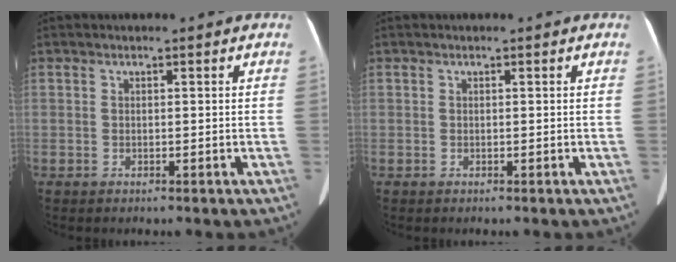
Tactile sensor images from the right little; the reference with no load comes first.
{"total": 0.0}